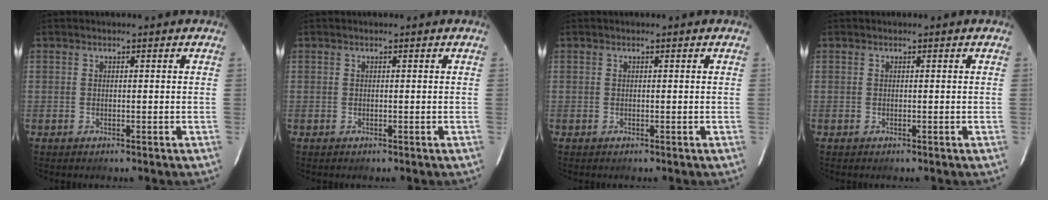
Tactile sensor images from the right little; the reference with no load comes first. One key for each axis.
{"total": 0.0}
{"total": 0.0}
{"total": 0.0}